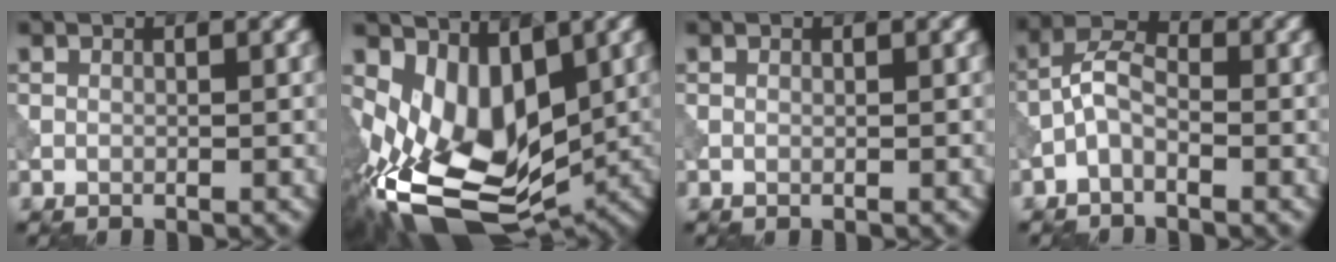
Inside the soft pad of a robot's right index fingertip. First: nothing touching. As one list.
[{"total": 11.5, "force": [-1.1, 7.3, 8.9], "torque": [-0.169, -0.034, -0.009]}, {"total": 0.0}, {"total": 3.0, "force": [-1.4, 1.5, 2.3], "torque": [-0.043, 0.015, -0.038]}]